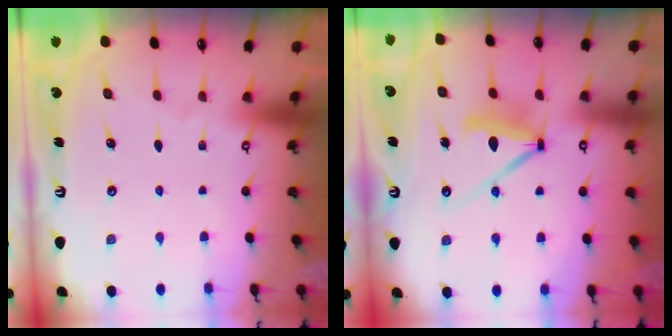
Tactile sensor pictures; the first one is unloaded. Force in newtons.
{"total": 10.4, "press": 10.4, "slide": 0.6}